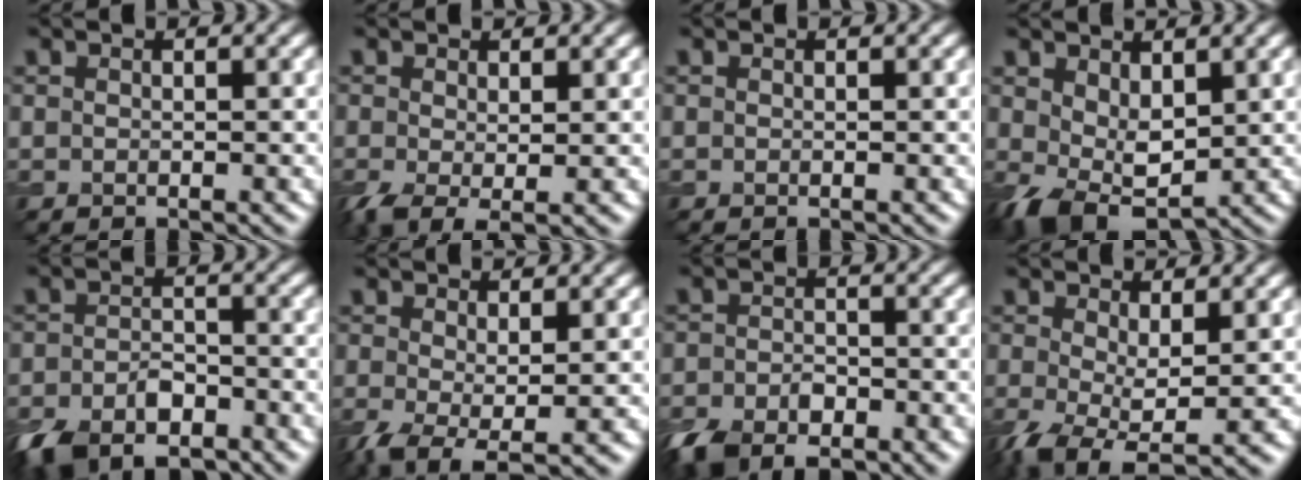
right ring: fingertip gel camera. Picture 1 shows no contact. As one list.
[{"total": 2.9, "force": [-0.5, 1.2, 2.6], "torque": [-0.060, -0.011, -0.010]}, {"total": 0.0}, {"total": 5.1, "force": [0.0, 3.3, 3.9], "torque": [-0.090, -0.009, 0.007]}, {"total": 6.9, "force": [-4.6, 3.4, 3.8], "torque": [-0.069, -0.008, -0.085]}, {"total": 3.7, "force": [-1.0, 1.4, 3.3], "torque": [-0.076, -0.012, -0.019]}, {"total": 5.9, "force": [-4.0, 2.9, 3.3], "torque": [-0.060, -0.006, -0.078]}, {"total": 4.9, "force": [-1.5, 2.1, 4.2], "torque": [-0.101, -0.016, -0.032]}]